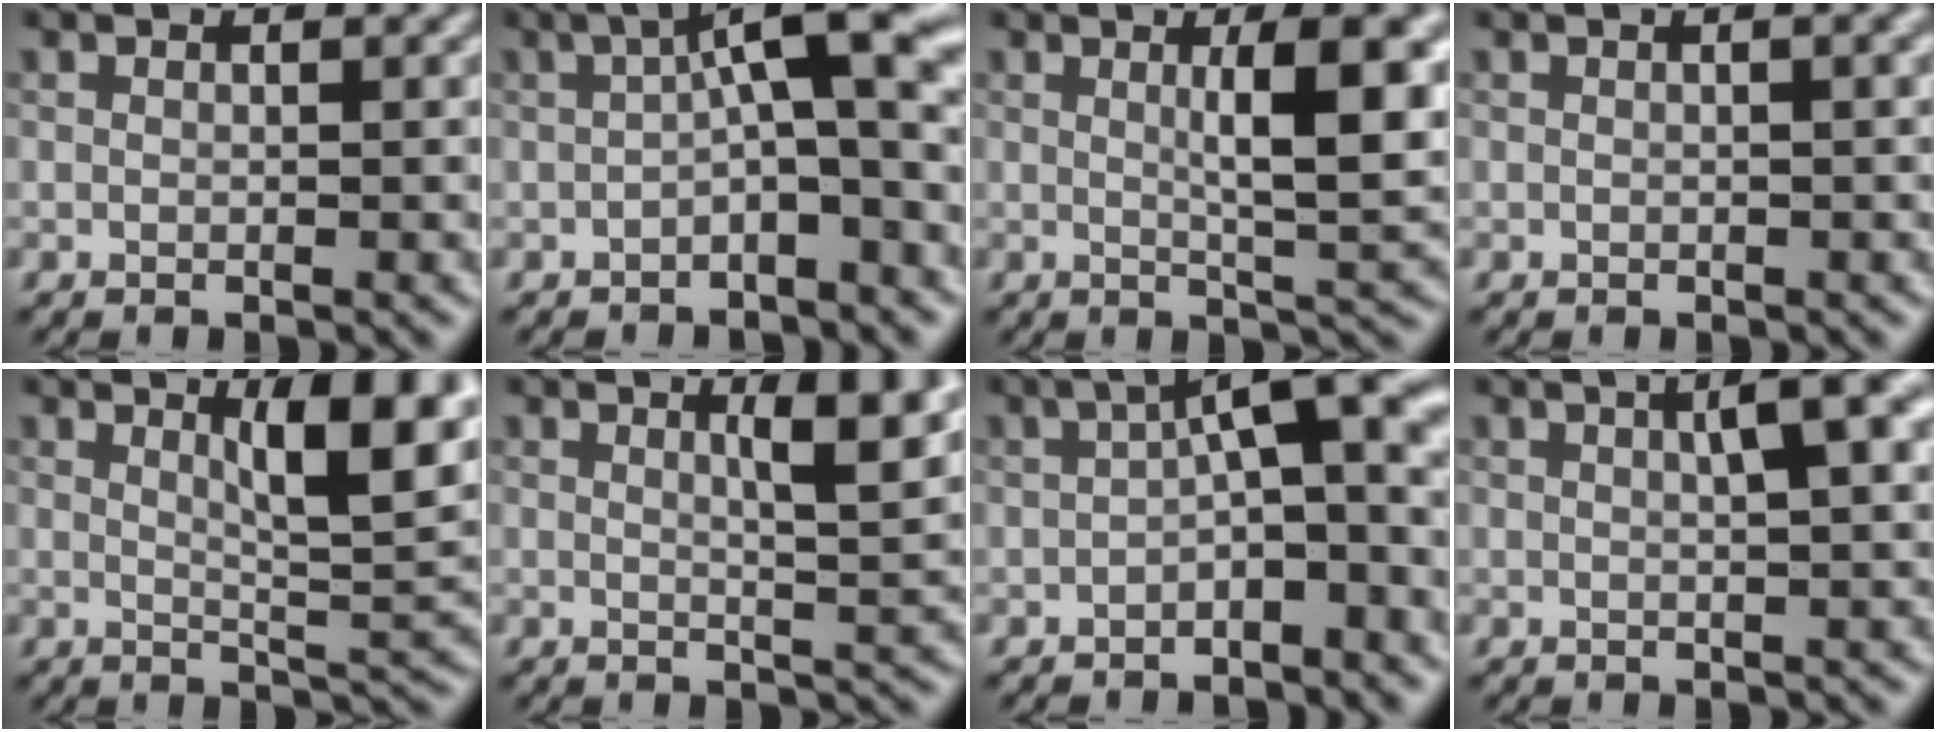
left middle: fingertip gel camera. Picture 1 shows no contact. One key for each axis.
{"total": 5.8, "fx": -0.4, "fy": 1.3, "fz": 5.6, "tx": -0.080, "ty": 0.021, "tz": -0.017}
{"total": 6.9, "fx": 1.3, "fy": 1.5, "fz": 6.6, "tx": -0.086, "ty": 0.001, "tz": 0.022}
{"total": 1.8, "fx": 0.4, "fy": 0.6, "fz": 1.7, "tx": -0.020, "ty": 0.006, "tz": 0.000}
{"total": 7.9, "fx": 3.2, "fy": 1.9, "fz": 7.0, "tx": -0.087, "ty": -0.002, "tz": 0.052}
{"total": 5.3, "fx": 2.0, "fy": 1.2, "fz": 4.8, "tx": -0.055, "ty": 0.003, "tz": 0.028}
{"total": 6.2, "fx": -0.6, "fy": 1.9, "fz": 5.9, "tx": -0.074, "ty": 0.021, "tz": -0.023}
{"total": 4.9, "fx": 1.6, "fy": 1.0, "fz": 4.5, "tx": -0.059, "ty": 0.013, "tz": 0.020}